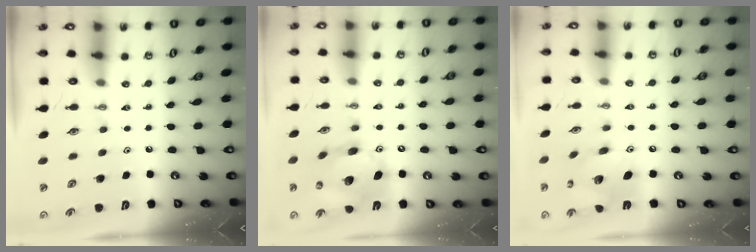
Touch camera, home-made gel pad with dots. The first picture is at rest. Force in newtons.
{"total": 15.6, "press": 15.4, "slide": 2.8}
{"total": 14.0, "press": 13.9, "slide": 1.5}